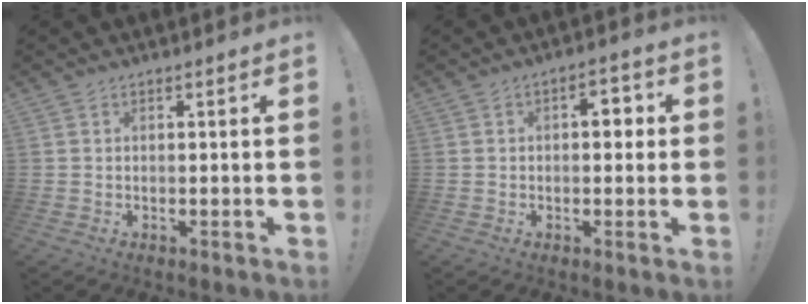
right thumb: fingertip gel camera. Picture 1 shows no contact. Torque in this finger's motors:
{"motor_torque": [0.93, 0.76, 0.28, -0.30, 0.00]}